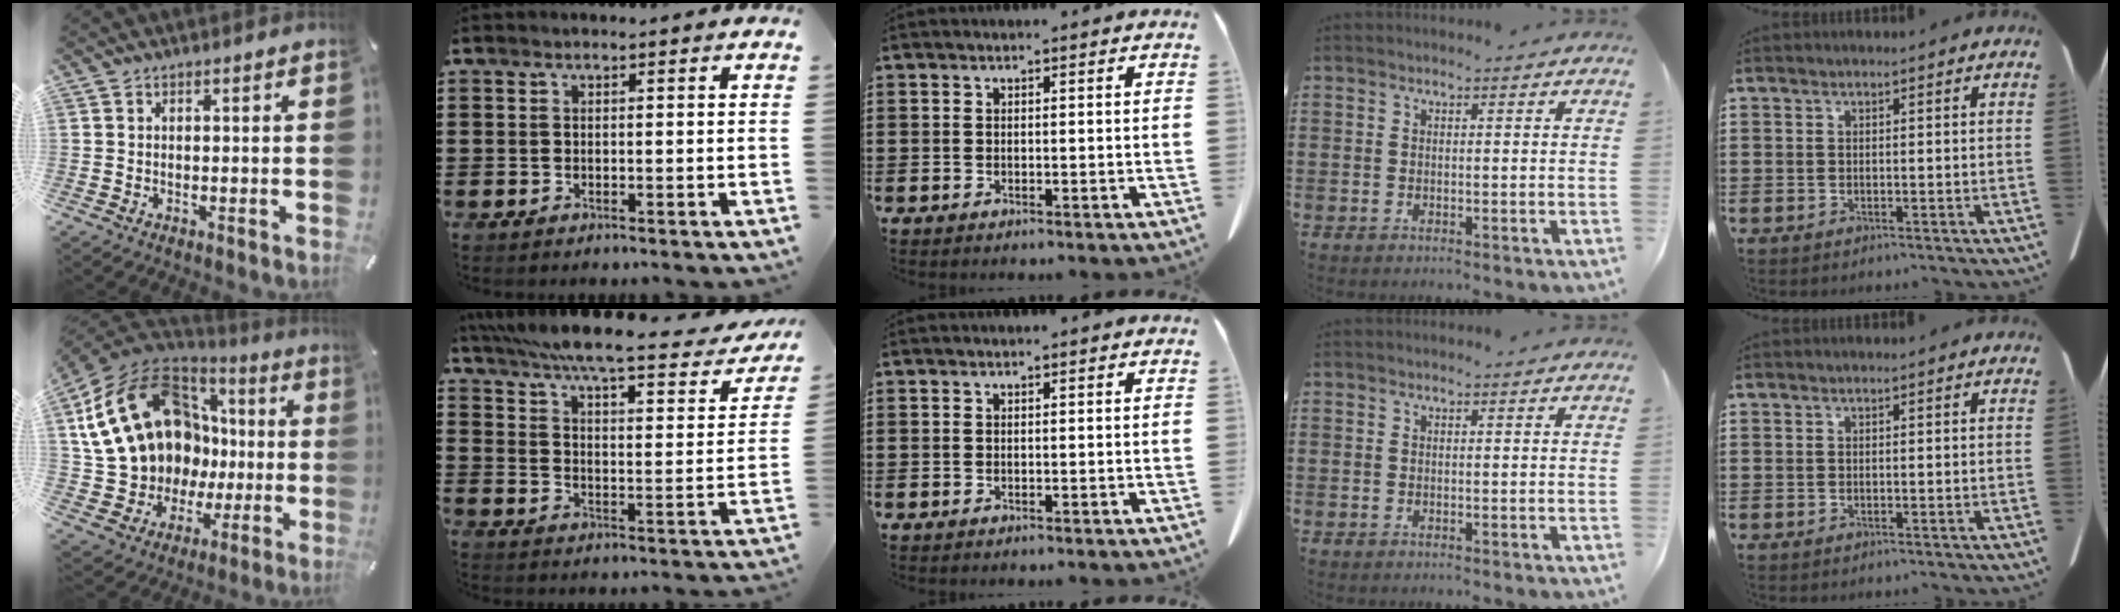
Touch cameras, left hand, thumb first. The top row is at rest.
{"thumb": {"total": 22.1, "force": [7.2, 17.2, 12.0], "torque": [-0.261, -0.053, 0.162]}, "index": {"total": 6.8, "force": [5.7, -0.5, 3.7], "torque": [-0.099, -0.044, 0.090]}}